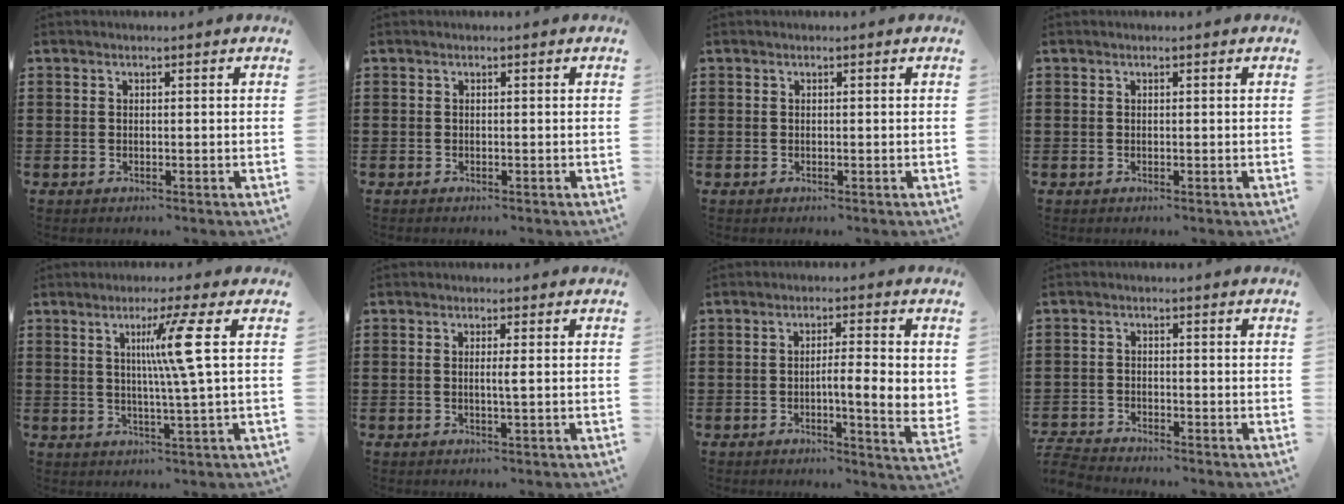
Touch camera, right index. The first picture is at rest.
{"total": 0.0}
{"total": 0.0}
{"total": 0.0}
{"total": 7.6, "force": [1.9, -1.3, 7.2], "torque": [-0.135, -0.007, 0.018]}
{"total": 1.4, "force": [0.1, -0.3, 1.4], "torque": [-0.027, -0.005, 0.000]}
{"total": 6.4, "force": [-0.5, 0.7, 6.3], "torque": [-0.109, -0.004, -0.011]}
{"total": 2.9, "force": [-2.9, 0.2, 0.1], "torque": [-0.013, -0.003, -0.064]}